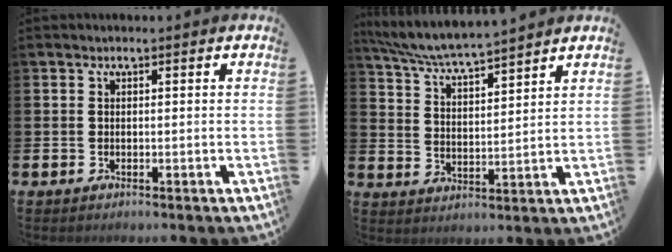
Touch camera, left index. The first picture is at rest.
{"total": 6.2, "force": [6.0, -0.1, 1.4], "torque": [-0.052, -0.040, 0.106]}